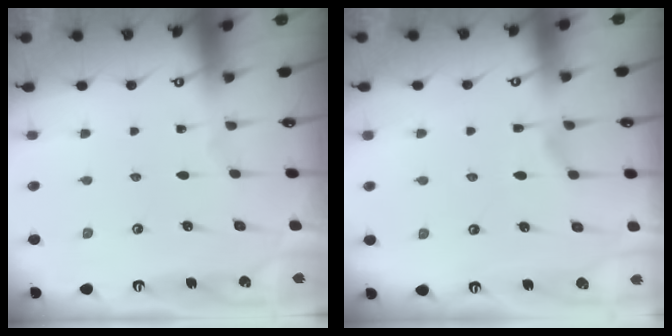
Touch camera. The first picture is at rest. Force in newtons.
{"total": 1.5, "press": 0.9, "slide": 1.2}